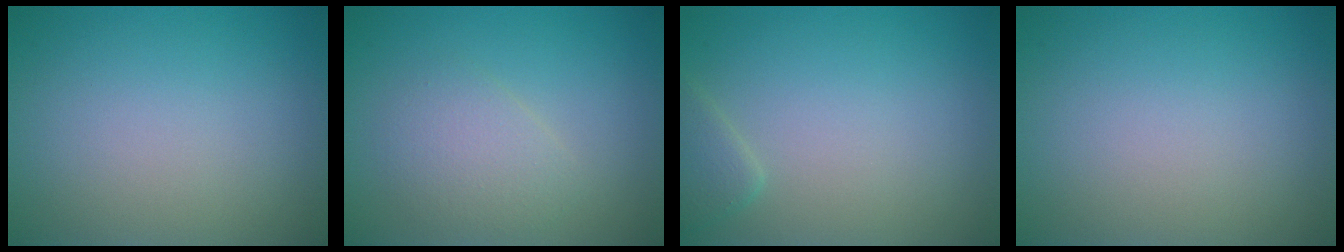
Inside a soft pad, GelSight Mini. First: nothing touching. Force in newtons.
{"total": 2.6, "press": 2.6, "slide": 0.1}
{"total": 0.9, "press": 0.9, "slide": 0.1}
{"total": 0.0}